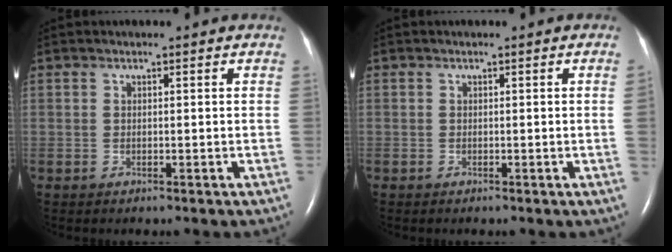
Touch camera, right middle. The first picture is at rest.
{"total": 1.0, "force": [-0.1, -0.5, 0.8], "torque": [-0.007, -0.001, -0.002]}